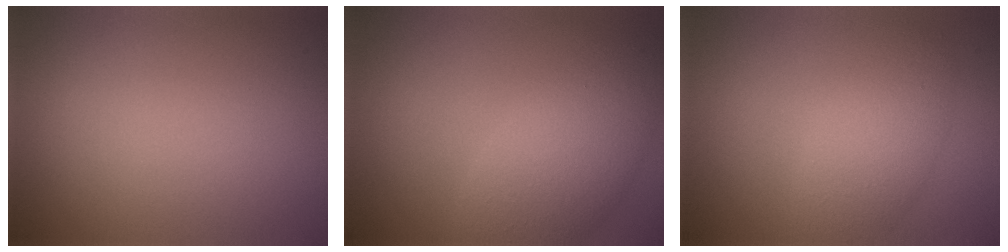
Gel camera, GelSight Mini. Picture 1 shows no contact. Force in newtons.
{"total": 5.6, "press": 5.6, "slide": 0.5}
{"total": 3.7, "press": 3.7, "slide": 0.2}